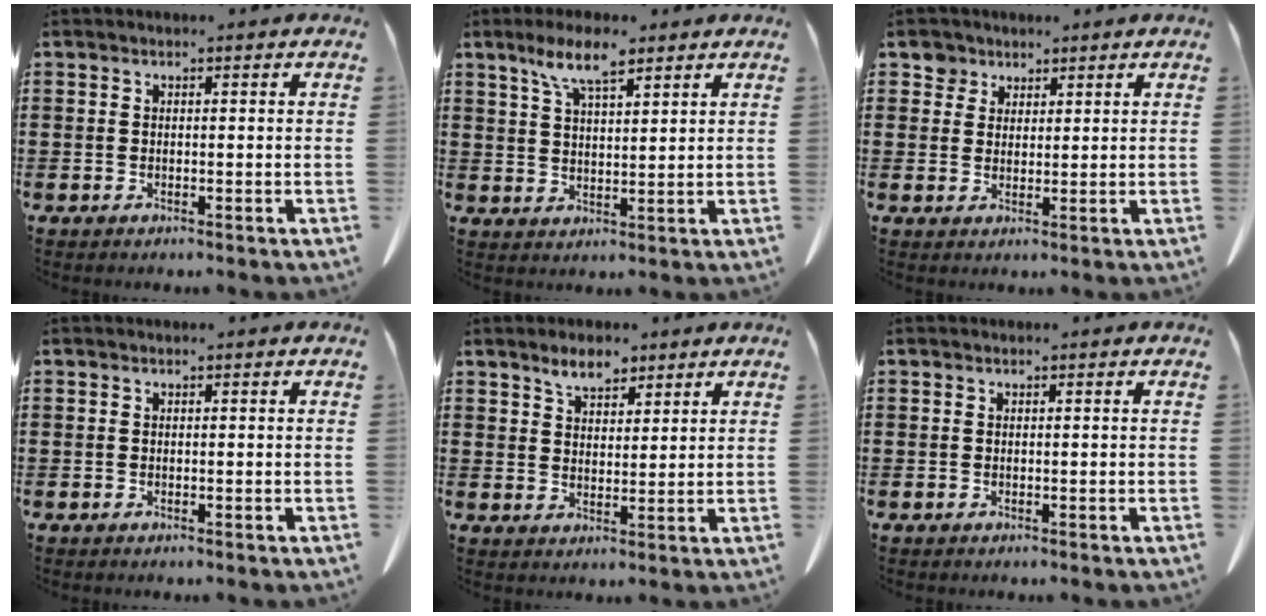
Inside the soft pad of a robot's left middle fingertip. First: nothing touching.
{"total": 7.1, "force": [4.7, 1.9, 5.1], "torque": [-0.110, -0.001, 0.083]}
{"total": 3.2, "force": [2.3, 2.2, 0.3], "torque": [-0.011, 0.003, 0.045]}
{"total": 0.0}
{"total": 4.4, "force": [3.5, 1.9, 1.8], "torque": [-0.036, -0.002, 0.064]}
{"total": 0.0}